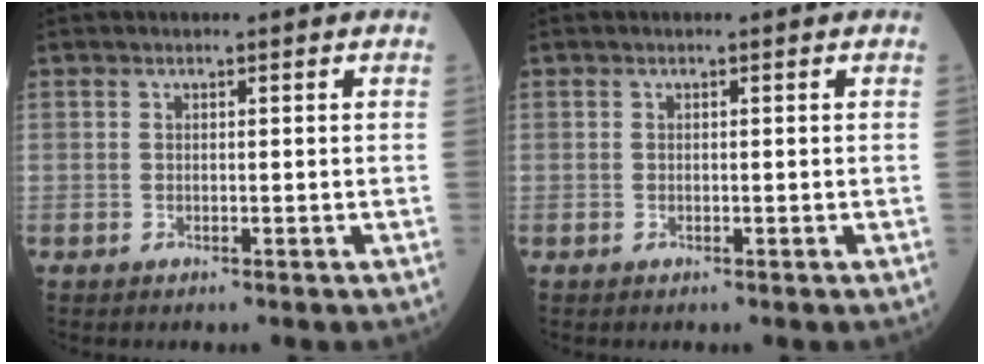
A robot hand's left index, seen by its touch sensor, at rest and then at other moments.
{"total": 0.0}